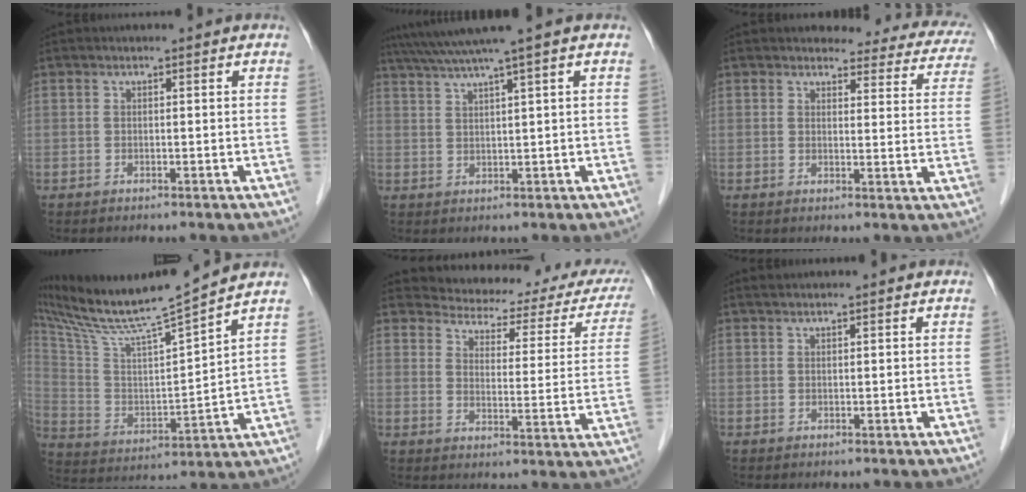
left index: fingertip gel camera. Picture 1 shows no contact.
{"total": 6.8, "force": [5.1, -1.9, 4.0], "torque": [-0.068, 0.025, 0.089]}
{"total": 14.0, "force": [12.7, 4.8, 3.6], "torque": [-0.002, -0.029, 0.110]}
{"total": 16.5, "force": [14.7, -1.6, 7.4], "torque": [-0.148, -0.008, 0.262]}
{"total": 19.1, "force": [17.5, 5.1, 5.8], "torque": [-0.057, -0.037, 0.190]}
{"total": 1.8, "force": [1.7, -0.1, 0.6], "torque": [-0.007, 0.023, 0.032]}